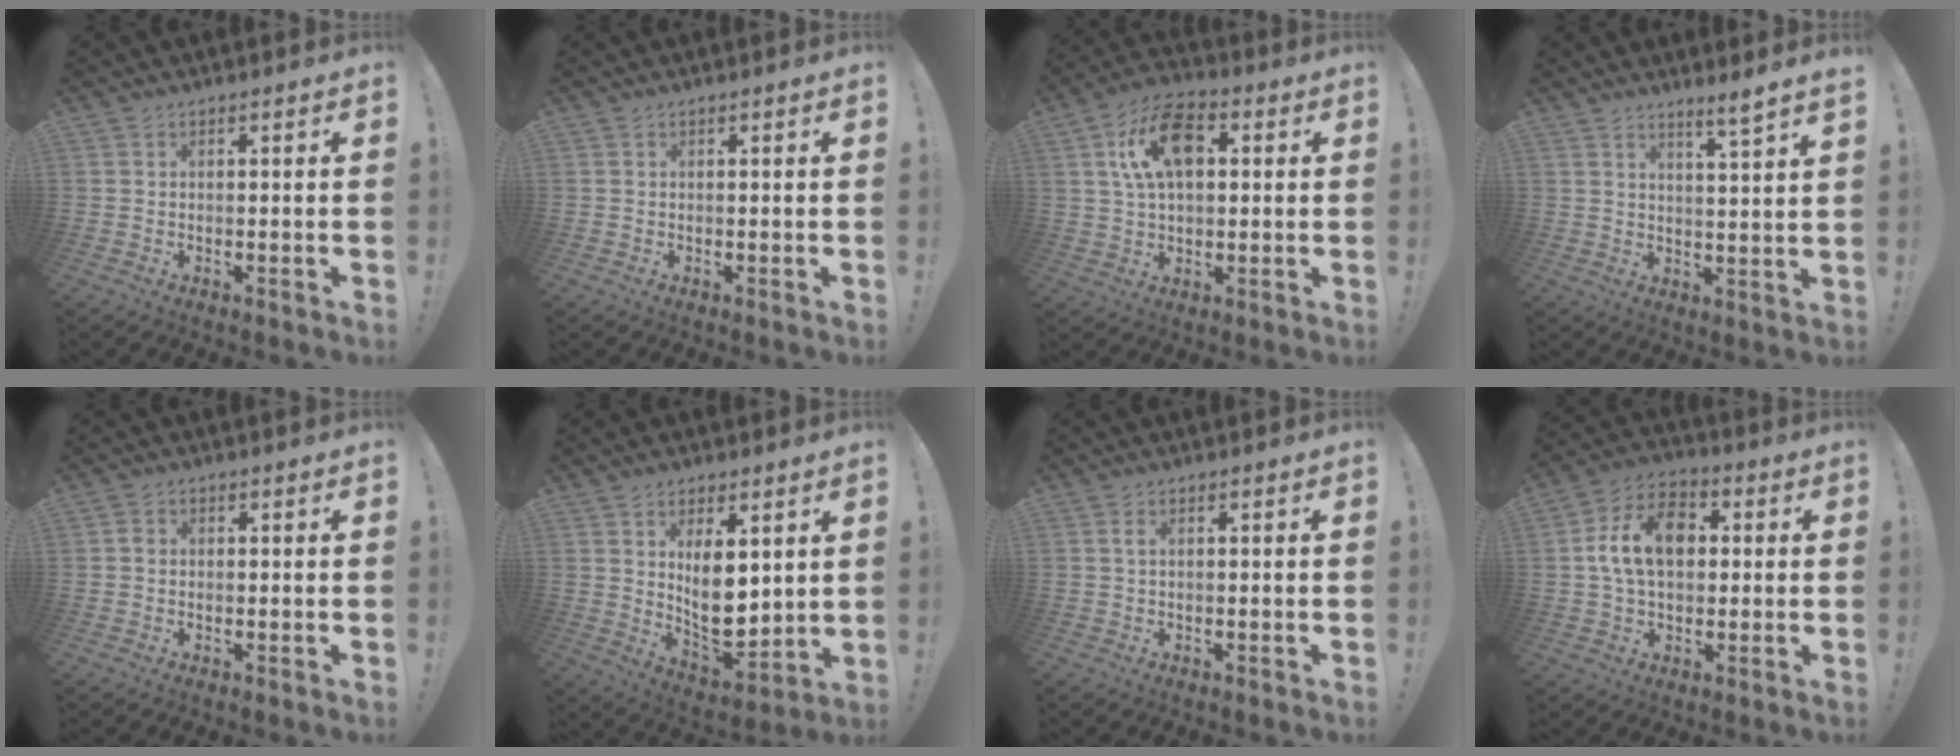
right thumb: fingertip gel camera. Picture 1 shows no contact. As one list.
[{"total": 0.0}, {"total": 15.3, "force": [4.5, 9.3, 11.3], "torque": [-0.190, 0.009, 0.085]}, {"total": 5.2, "force": [4.0, -1.2, 3.0], "torque": [-0.033, -0.040, 0.060]}, {"total": 1.4, "force": [-0.5, 1.3, 0.4], "torque": [0.003, 0.002, -0.011]}, {"total": 11.5, "force": [3.4, 6.4, 9.0], "torque": [-0.136, -0.045, 0.067]}, {"total": 1.2, "force": [0.1, 0.6, 1.0], "torque": [-0.021, 0.003, 0.001]}, {"total": 14.7, "force": [2.1, 10.2, 10.4], "torque": [-0.169, 0.010, 0.039]}]